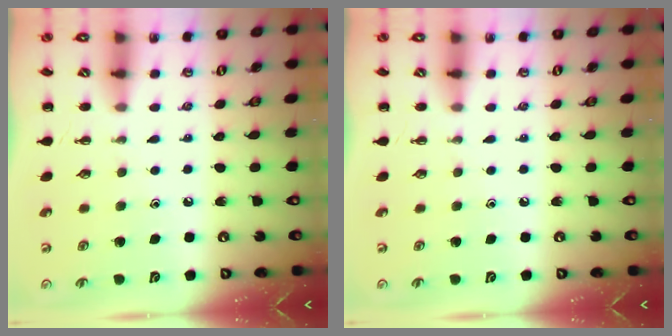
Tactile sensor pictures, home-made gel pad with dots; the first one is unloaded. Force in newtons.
{"total": 0.0}